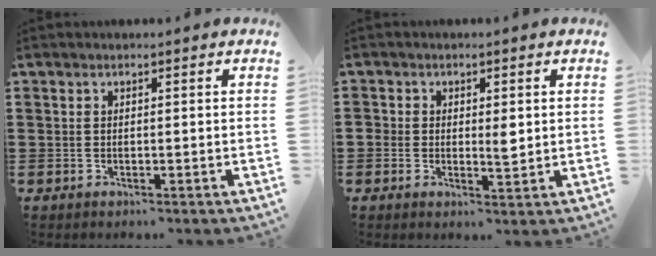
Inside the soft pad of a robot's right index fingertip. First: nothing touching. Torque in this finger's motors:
{"motor_torque": [0.78, 0.21, 0.11, 0.03]}